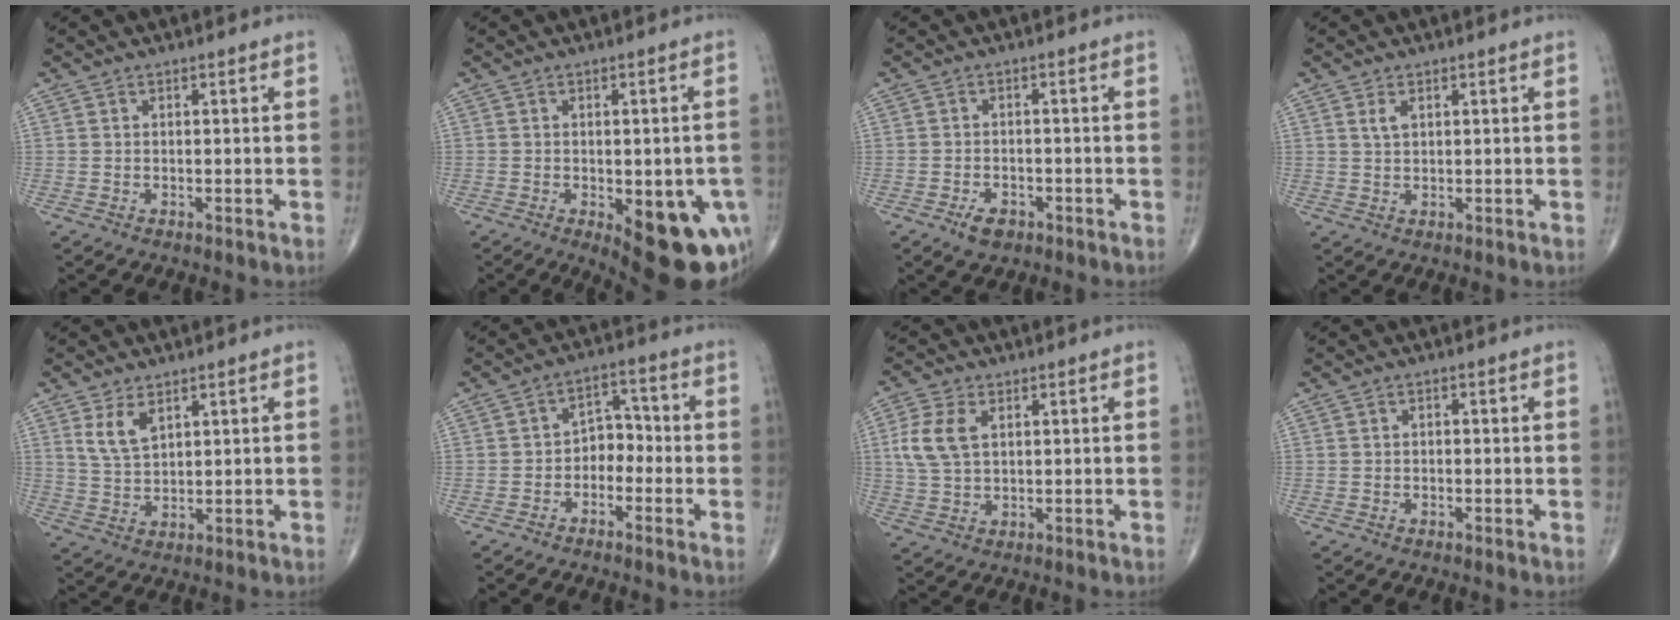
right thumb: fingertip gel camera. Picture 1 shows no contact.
{"total": 17.6, "force": [-6.4, 7.6, 14.5], "torque": [-0.125, -0.002, -0.062]}
{"total": 3.7, "force": [-2.1, 2.2, 2.1], "torque": [-0.031, 0.005, -0.032]}
{"total": 2.1, "force": [0.9, 1.1, 1.6], "torque": [-0.031, 0.002, 0.021]}
{"total": 5.3, "force": [2.7, 2.7, 3.6], "torque": [-0.064, -0.016, 0.060]}
{"total": 5.3, "force": [-2.0, 3.9, 3.0], "torque": [-0.020, 0.034, -0.048]}
{"total": 7.4, "force": [1.8, 4.4, 5.6], "torque": [-0.124, 0.003, 0.039]}
{"total": 0.7, "force": [-0.1, 0.5, 0.4], "torque": [-0.003, 0.003, -0.005]}